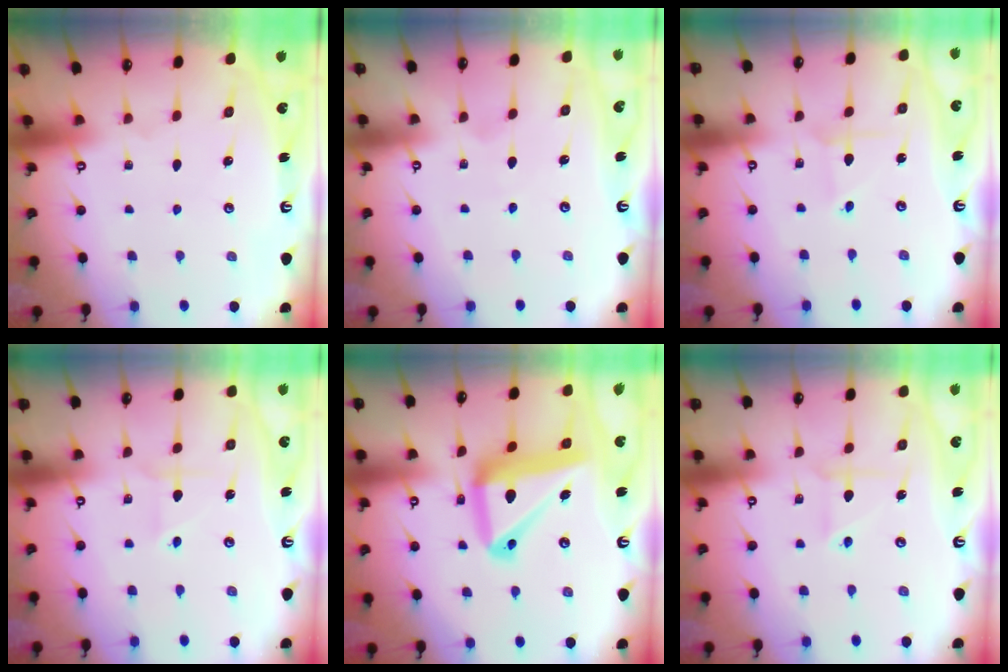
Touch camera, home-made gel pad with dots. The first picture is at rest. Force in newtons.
{"total": 2.5, "press": 2.5, "slide": 0.2}
{"total": 2.3, "press": 2.3, "slide": 0.2}
{"total": 2.9, "press": 2.9, "slide": 0.3}
{"total": 18.0, "press": 17.9, "slide": 2.1}
{"total": 4.0, "press": 4.0, "slide": 0.5}